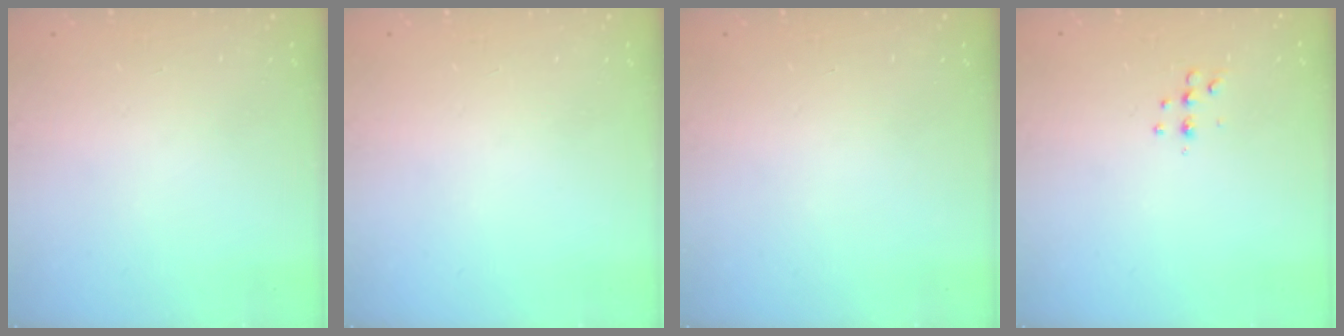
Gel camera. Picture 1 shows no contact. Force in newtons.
{"total": 0.0}
{"total": 0.0}
{"total": 5.2, "press": 5.0, "slide": 1.1}